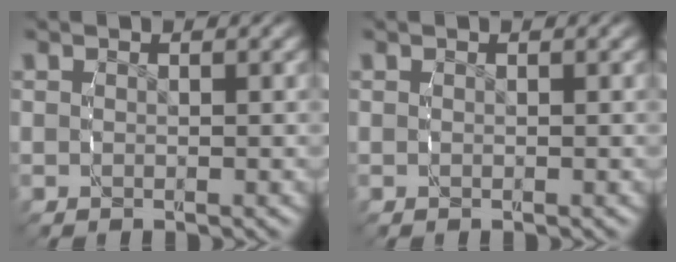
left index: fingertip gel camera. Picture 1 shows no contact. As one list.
[{"total": 0.0}]